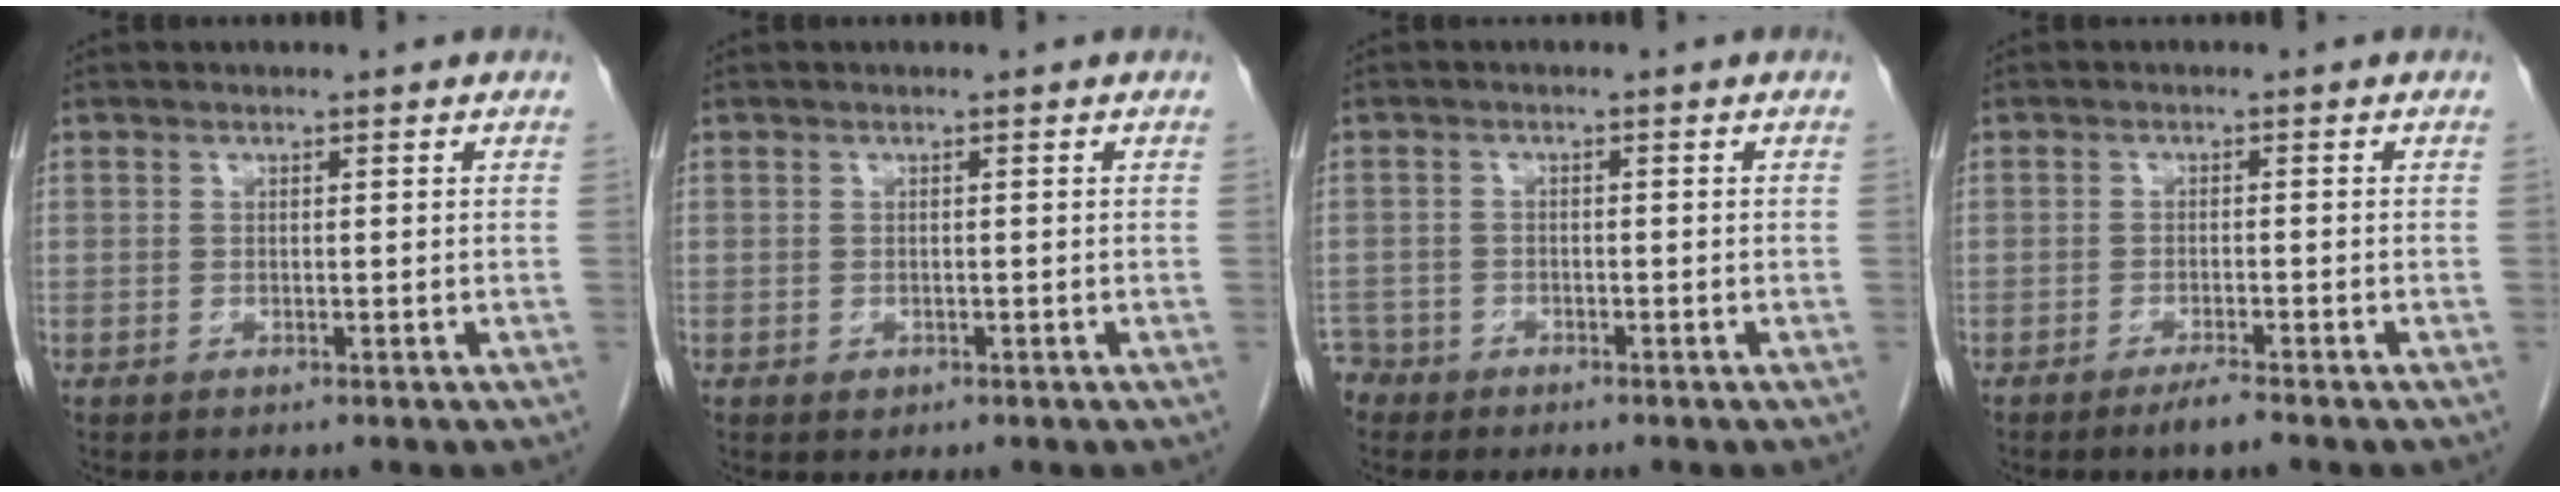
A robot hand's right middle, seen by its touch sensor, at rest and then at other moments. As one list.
[{"total": 0.7, "force": [-0.3, 0.5, 0.3], "torque": [-0.005, 0.001, -0.002]}, {"total": 2.7, "force": [-2.4, 1.3, -0.5], "torque": [0.006, 0.002, -0.049]}, {"total": 2.3, "force": [-1.8, -0.3, 1.4], "torque": [-0.031, -0.006, -0.032]}]